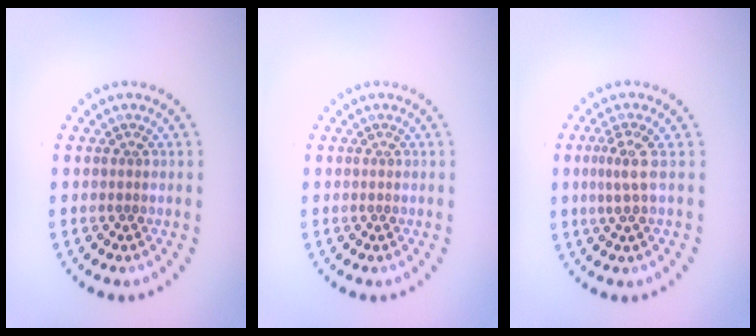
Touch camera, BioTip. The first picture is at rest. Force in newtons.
{"total": 0.0}
{"total": 2.3, "press": 1.6, "slide": 1.6}